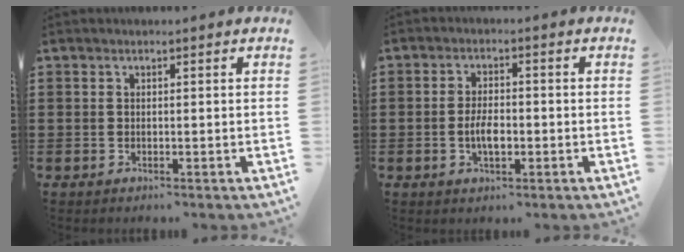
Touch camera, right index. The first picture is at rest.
{"total": 4.2, "force": [-1.0, 1.7, 3.8], "torque": [-0.076, -0.002, -0.018]}